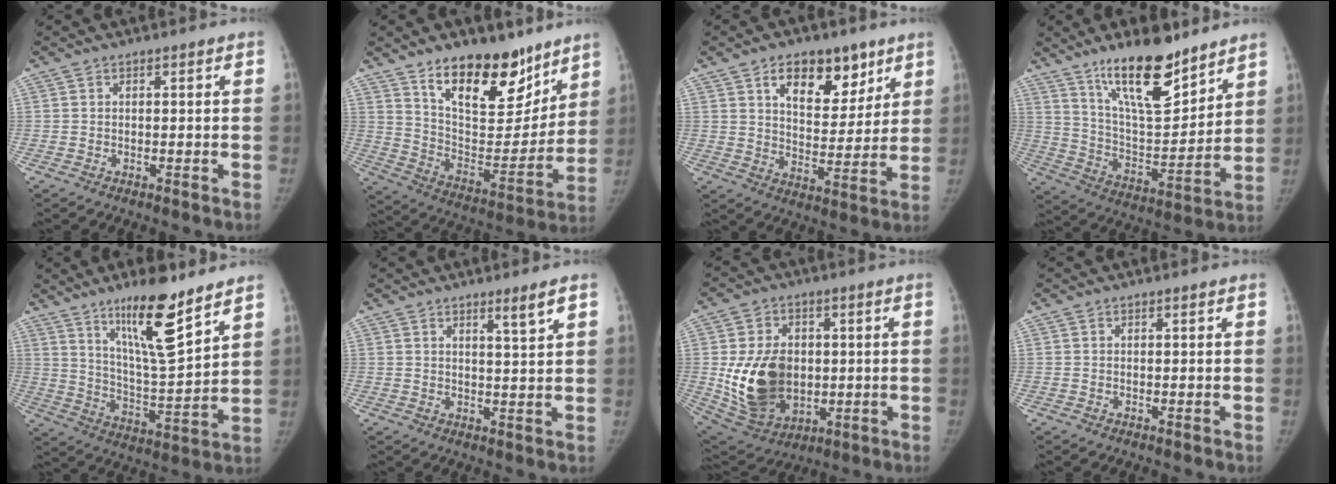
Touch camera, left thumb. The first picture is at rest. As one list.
[{"total": 20.8, "force": [13.8, 10.1, 11.8], "torque": [-0.128, -0.087, 0.229]}, {"total": 13.3, "force": [7.4, 7.7, 8.0], "torque": [-0.076, -0.040, 0.119]}, {"total": 18.4, "force": [13.1, 5.9, 11.6], "torque": [-0.155, -0.087, 0.231]}, {"total": 15.7, "force": [10.4, 3.0, 11.3], "torque": [-0.177, -0.074, 0.188]}, {"total": 3.5, "force": [2.3, -0.2, 2.7], "torque": [-0.042, -0.023, 0.039]}, {"total": 17.2, "force": [-0.3, 12.6, 11.7], "torque": [-0.176, -0.011, 0.020]}, {"total": 0.0}]